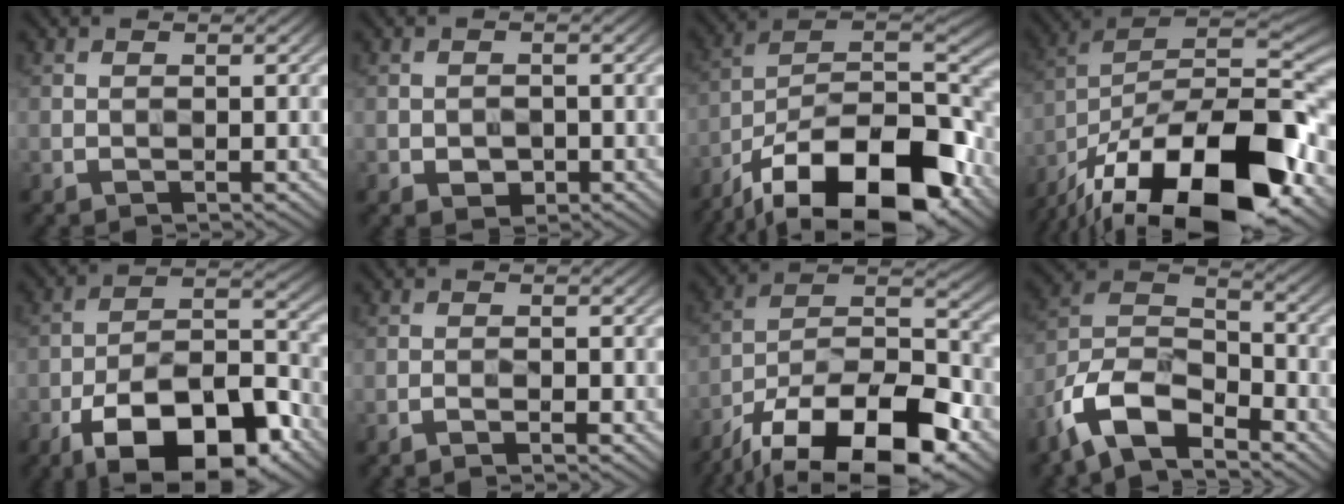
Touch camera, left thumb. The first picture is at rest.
{"total": 2.0, "force": [-0.8, 1.4, 1.1], "torque": [-0.021, -0.004, -0.013]}
{"total": 20.0, "force": [-12.4, 8.1, 13.5], "torque": [-0.241, -0.025, -0.213]}
{"total": 21.0, "force": [-12.3, 8.5, 14.8], "torque": [-0.264, -0.007, -0.202]}
{"total": 16.6, "force": [-10.1, 6.9, 11.3], "torque": [-0.180, -0.010, -0.174]}
{"total": 0.9, "force": [-0.8, -0.1, 0.5], "torque": [-0.010, 0.005, -0.018]}
{"total": 19.7, "force": [-14.0, 7.2, 11.8], "torque": [-0.211, -0.035, -0.225]}
{"total": 11.6, "force": [-8.1, 4.8, 6.9], "torque": [-0.147, 0.002, -0.175]}